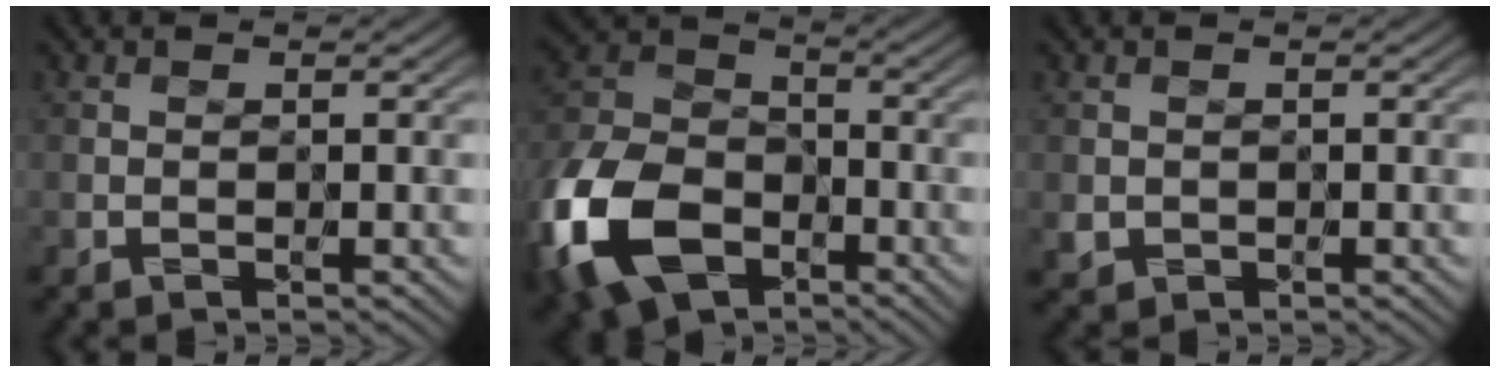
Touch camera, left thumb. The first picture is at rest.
{"total": 16.2, "force": [-7.4, 10.4, 10.0], "torque": [-0.274, -0.036, -0.161]}
{"total": 1.0, "force": [-0.1, 1.0, 0.0], "torque": [0.001, -0.007, -0.004]}